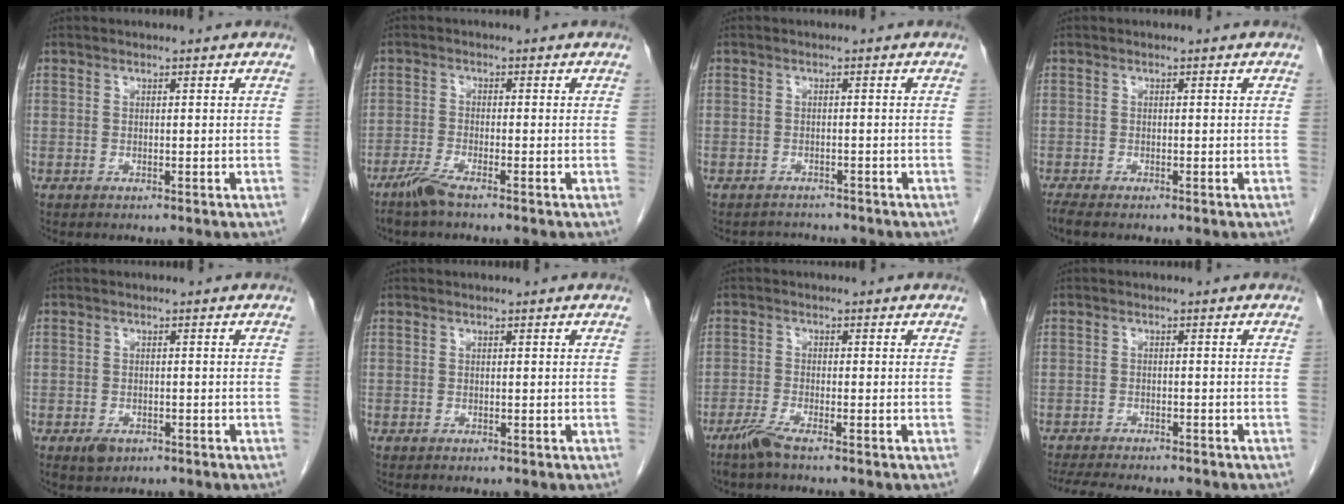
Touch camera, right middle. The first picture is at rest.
{"total": 3.3, "force": [-2.6, 0.0, 2.0], "torque": [-0.051, -0.008, -0.056]}
{"total": 2.6, "force": [-2.4, 0.9, -0.6], "torque": [0.003, -0.004, -0.038]}
{"total": 1.4, "force": [-1.2, -0.1, 0.7], "torque": [-0.020, -0.006, -0.024]}
{"total": 2.3, "force": [-1.3, 1.5, 1.2], "torque": [-0.022, -0.001, -0.012]}
{"total": 0.0}
{"total": 3.0, "force": [-2.3, -0.2, 1.9], "torque": [-0.049, -0.008, -0.052]}
{"total": 10.6, "force": [-9.4, 1.9, 4.4], "torque": [-0.073, -0.014, -0.133]}